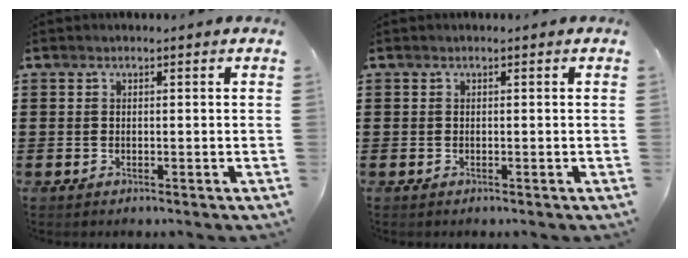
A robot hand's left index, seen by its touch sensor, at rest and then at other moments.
{"total": 0.0}